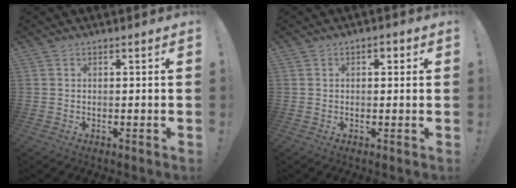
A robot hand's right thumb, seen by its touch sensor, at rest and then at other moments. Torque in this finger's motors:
{"motor_torque": [0.33, 0.52, 0.34, 0.11, -0.10]}